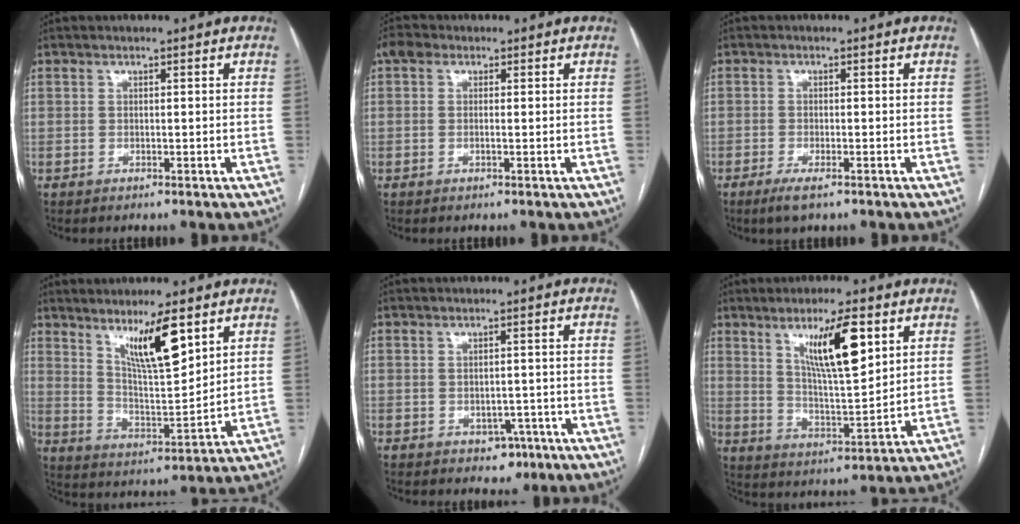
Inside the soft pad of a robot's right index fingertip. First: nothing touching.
{"total": 2.7, "force": [0.7, 1.6, 2.1], "torque": [-0.051, 0.014, 0.010]}
{"total": 2.7, "force": [-1.9, 0.3, 2.0], "torque": [-0.041, -0.006, -0.033]}
{"total": 10.1, "force": [6.1, 1.1, 8.0], "torque": [-0.142, -0.009, 0.114]}
{"total": 3.2, "force": [-1.6, 2.3, 1.5], "torque": [-0.012, 0.006, -0.013]}
{"total": 11.1, "force": [5.3, 1.6, 9.6], "torque": [-0.170, -0.004, 0.096]}